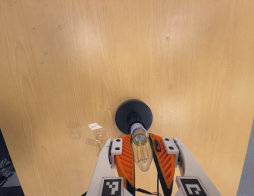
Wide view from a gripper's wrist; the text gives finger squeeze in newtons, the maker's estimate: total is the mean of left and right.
{"total": 18.0, "left": 17.2, "right": 18.8}